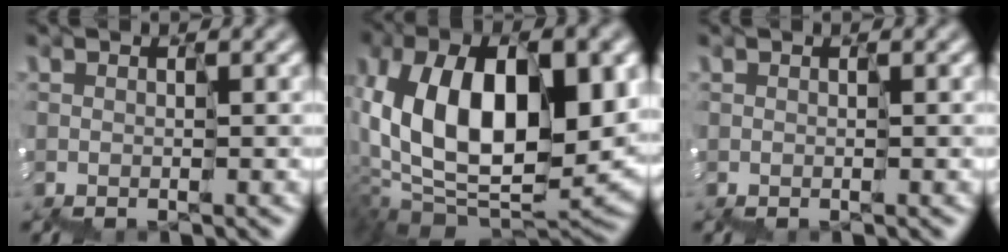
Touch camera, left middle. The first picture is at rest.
{"total": 10.1, "force": [1.6, 5.6, 8.2], "torque": [-0.145, -0.002, 0.034]}
{"total": 0.0}